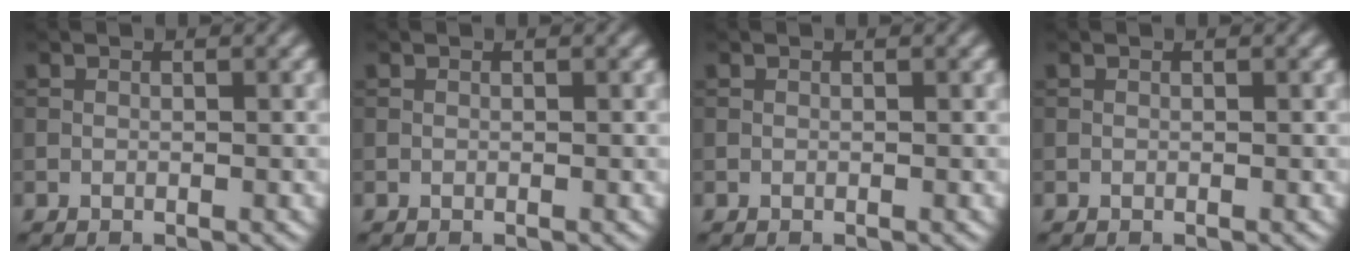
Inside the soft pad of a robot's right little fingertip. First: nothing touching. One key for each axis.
{"total": 0.0}
{"total": 0.0}
{"total": 0.0}